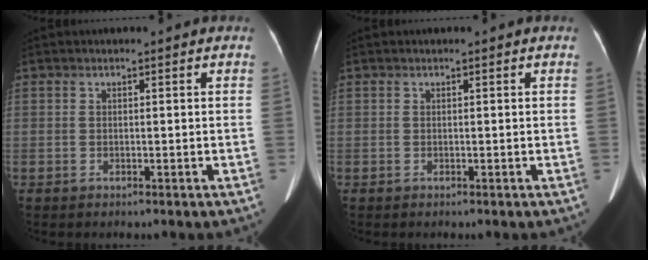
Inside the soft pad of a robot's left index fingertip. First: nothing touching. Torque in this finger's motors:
{"motor_torque": [0.00, 0.00, 0.00, 0.00]}